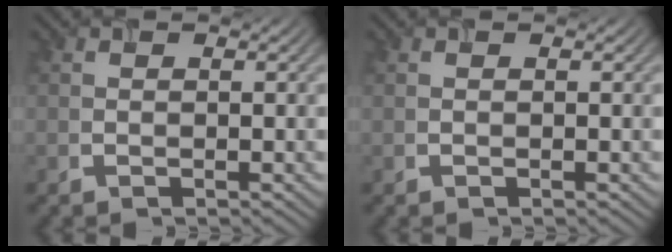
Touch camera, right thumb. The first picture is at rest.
{"total": 0.0}